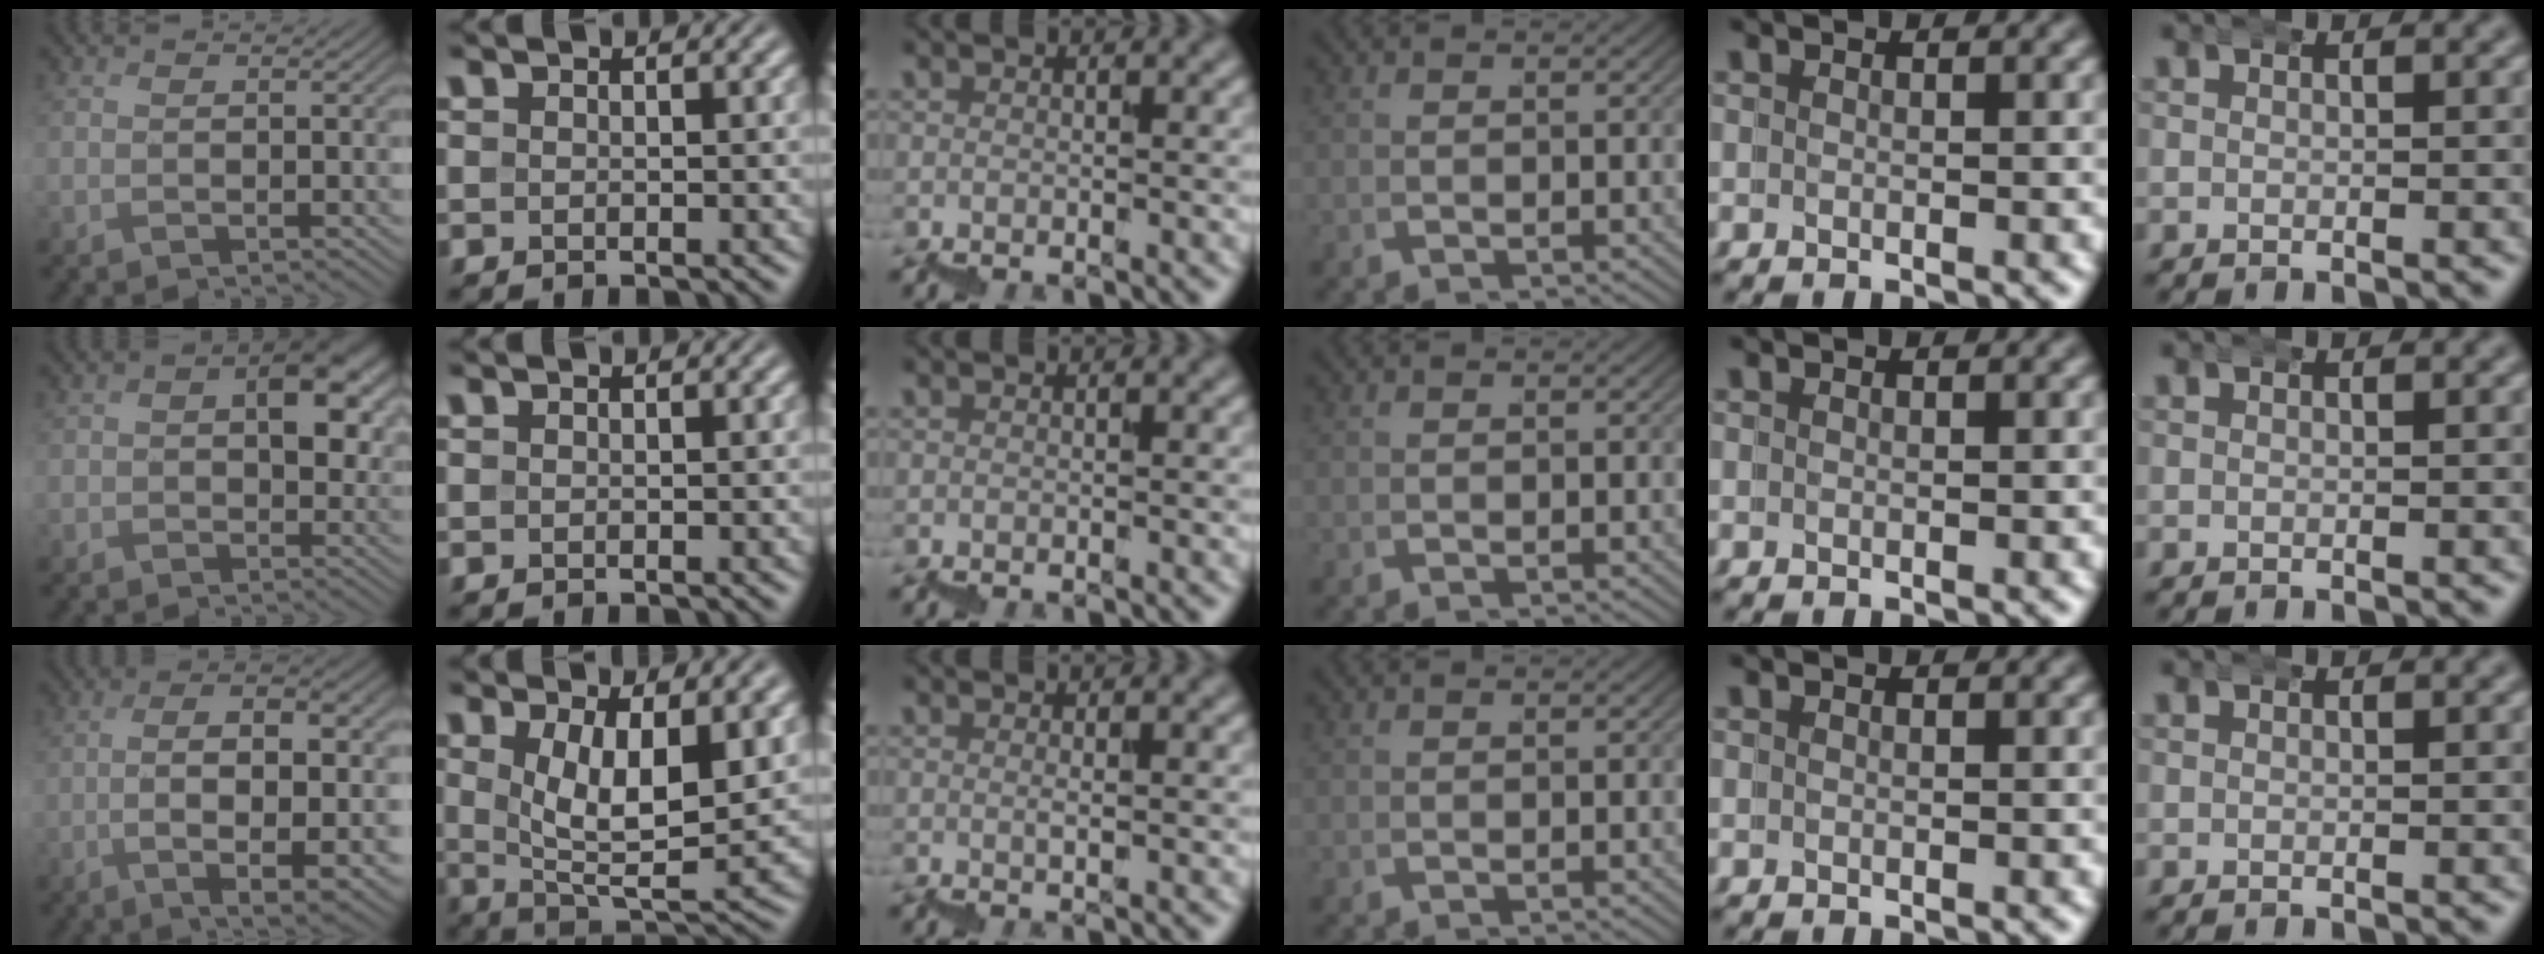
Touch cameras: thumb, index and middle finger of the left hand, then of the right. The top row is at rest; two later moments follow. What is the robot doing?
{"motion": "wrap", "object": "bandana"}